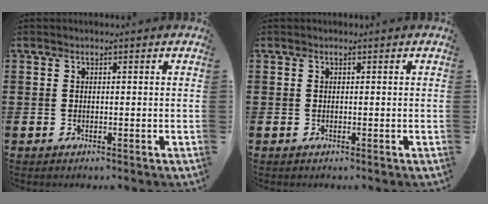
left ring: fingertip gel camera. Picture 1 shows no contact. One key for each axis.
{"total": 0.0}